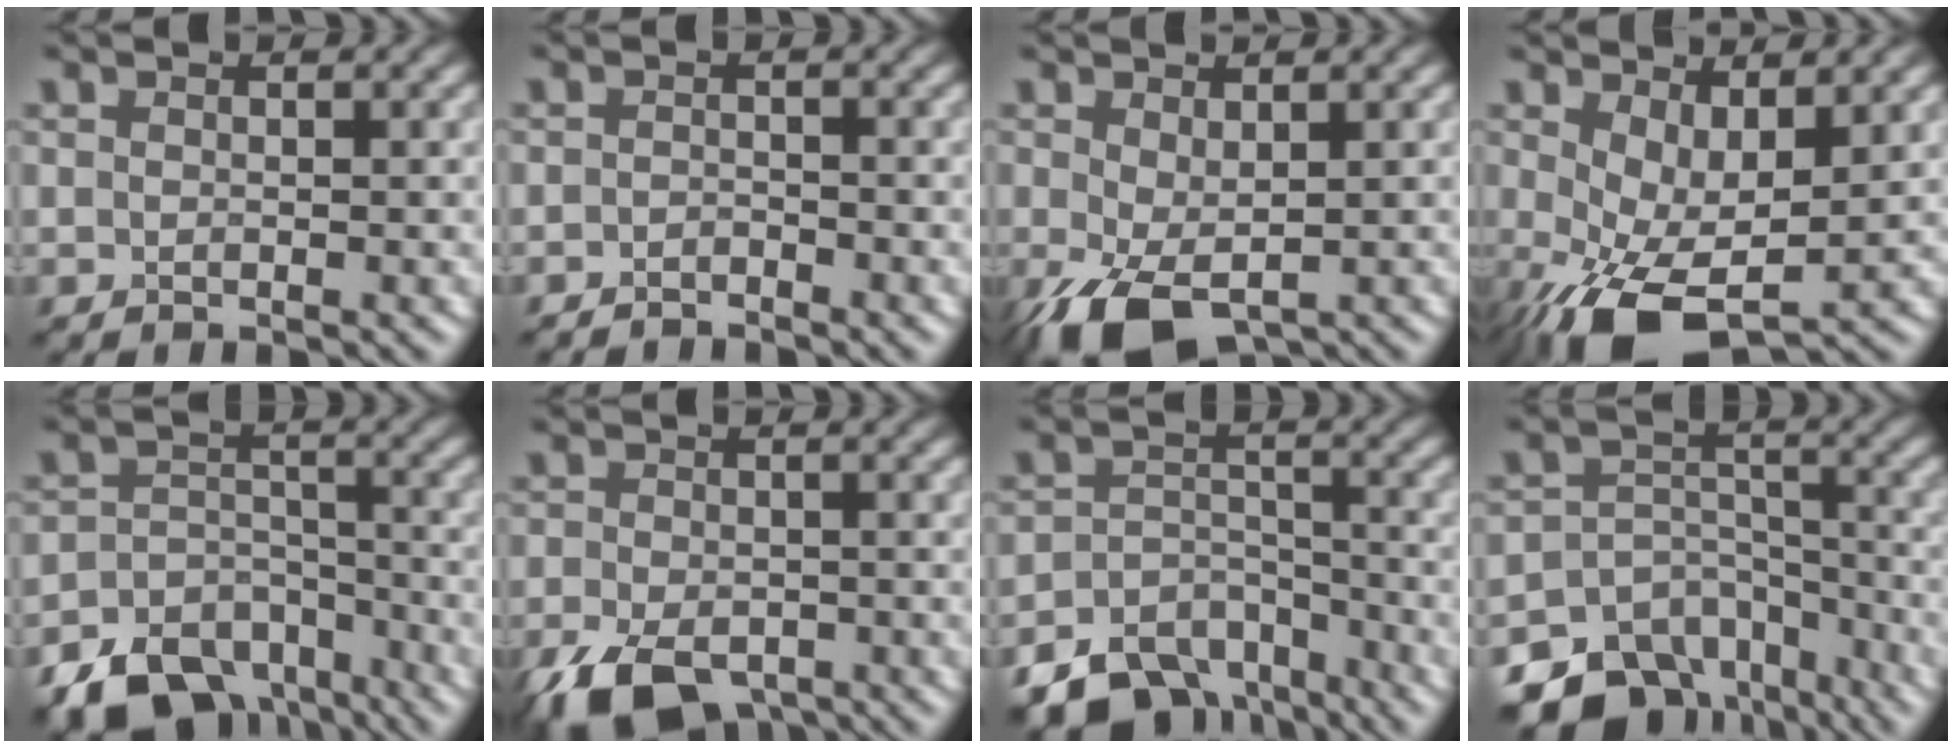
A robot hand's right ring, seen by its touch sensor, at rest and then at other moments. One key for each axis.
{"total": 1.2, "fx": -1.1, "fy": 0.2, "fz": -0.1, "tx": 0.004, "ty": 0.000, "tz": -0.023}
{"total": 5.5, "fx": -2.0, "fy": 3.0, "fz": 4.1, "tx": -0.108, "ty": -0.021, "tz": -0.029}
{"total": 7.6, "fx": -1.2, "fy": 3.8, "fz": 6.4, "tx": -0.139, "ty": -0.020, "tz": -0.010}
{"total": 10.0, "fx": -7.6, "fy": 5.8, "fz": 3.1, "tx": -0.040, "ty": -0.011, "tz": -0.116}
{"total": 8.4, "fx": -5.4, "fy": 4.4, "fz": 4.6, "tx": -0.092, "ty": -0.032, "tz": -0.088}
{"total": 9.9, "fx": -7.7, "fy": 5.6, "fz": 2.6, "tx": -0.027, "ty": -0.008, "tz": -0.113}
{"total": 13.6, "fx": -10.1, "fy": 8.6, "fz": 2.9, "tx": -0.054, "ty": -0.021, "tz": -0.141}